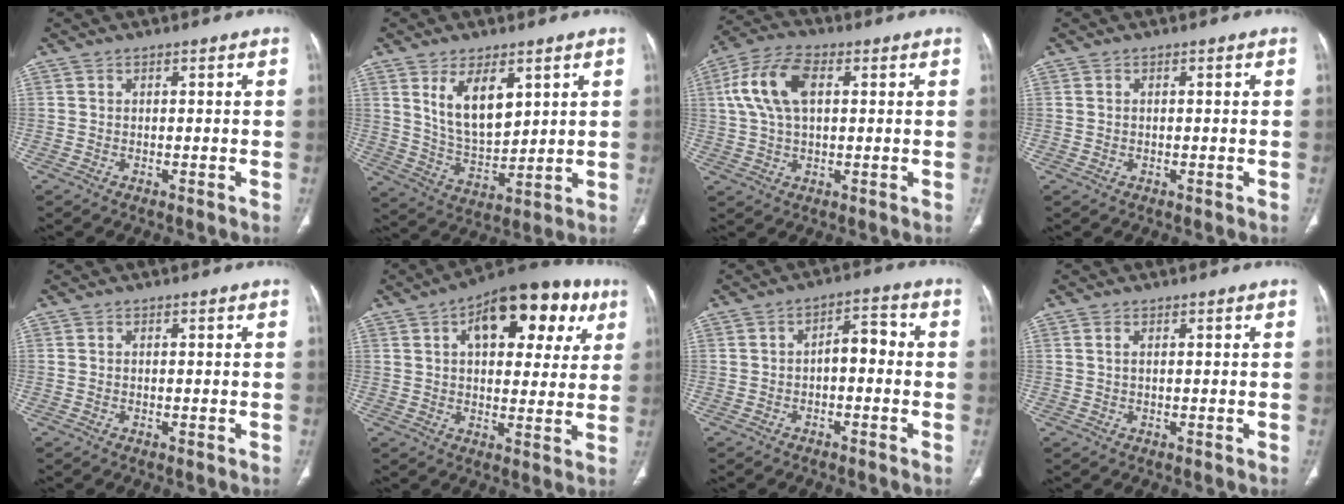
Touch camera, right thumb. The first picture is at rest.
{"total": 11.1, "force": [4.8, 5.6, 8.3], "torque": [-0.125, -0.033, 0.103]}
{"total": 11.2, "force": [2.5, 6.0, 9.1], "torque": [-0.191, 0.021, 0.045]}
{"total": 0.0}
{"total": 0.0}
{"total": 19.8, "force": [7.8, 10.3, 15.0], "torque": [-0.164, 0.007, 0.106]}
{"total": 5.1, "force": [-0.8, 2.6, 4.2], "torque": [-0.052, 0.029, -0.020]}
{"total": 0.9, "force": [0.4, 0.3, 0.8], "torque": [-0.021, 0.004, 0.009]}